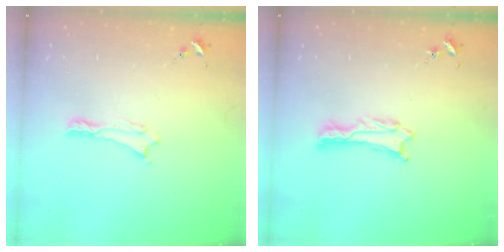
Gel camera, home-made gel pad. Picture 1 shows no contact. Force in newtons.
{"total": 0.9, "press": 0.8, "slide": 0.1}